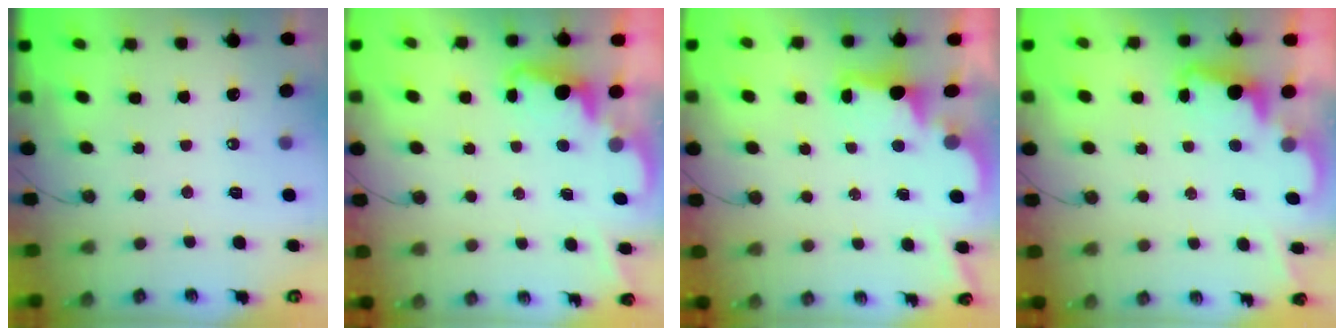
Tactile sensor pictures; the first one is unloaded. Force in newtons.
{"total": 2.0, "press": 1.9, "slide": 0.5}
{"total": 2.6, "press": 2.5, "slide": 0.8}
{"total": 2.5, "press": 2.4, "slide": 0.5}